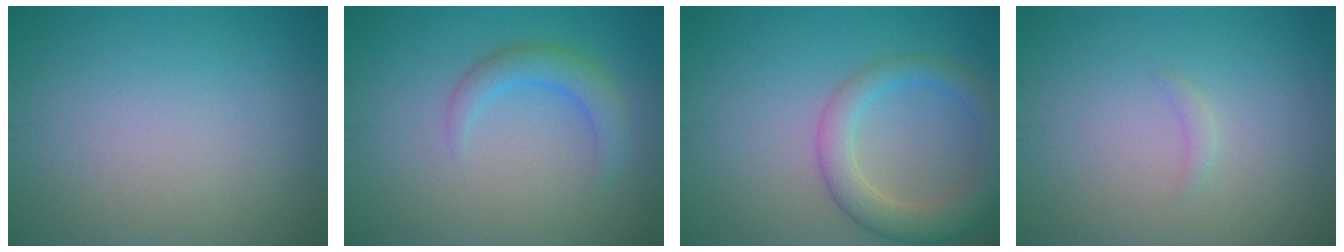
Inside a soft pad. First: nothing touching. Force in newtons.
{"total": 2.6, "press": 2.6, "slide": 0.1}
{"total": 4.6, "press": 4.6, "slide": 0.2}
{"total": 0.7, "press": 0.7, "slide": 0.1}